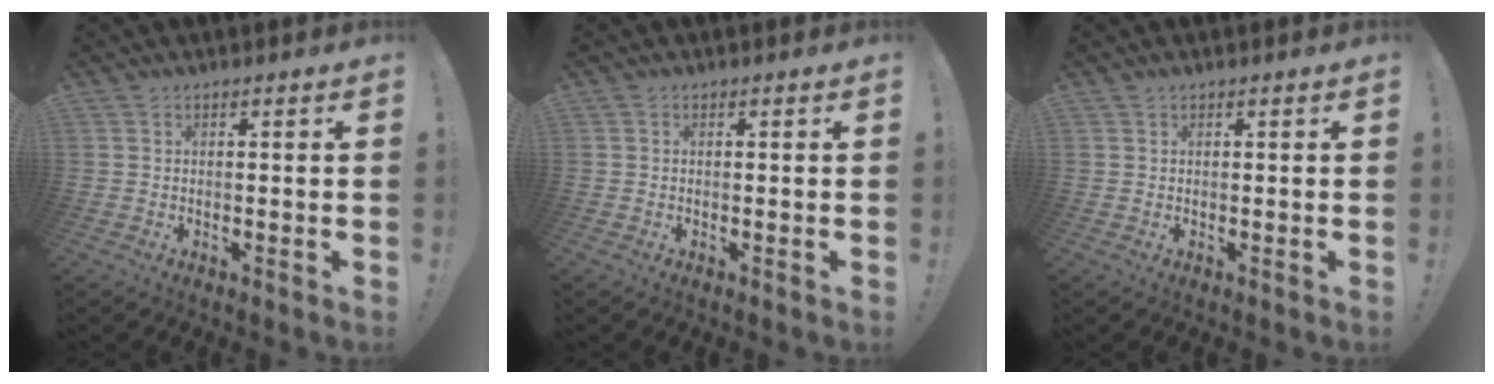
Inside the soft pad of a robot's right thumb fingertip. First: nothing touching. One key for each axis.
{"total": 0.0}
{"total": 0.0}